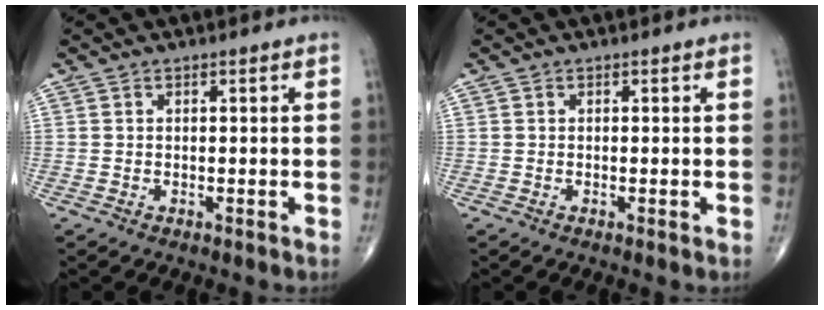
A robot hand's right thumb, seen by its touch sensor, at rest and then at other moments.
{"total": 0.0}